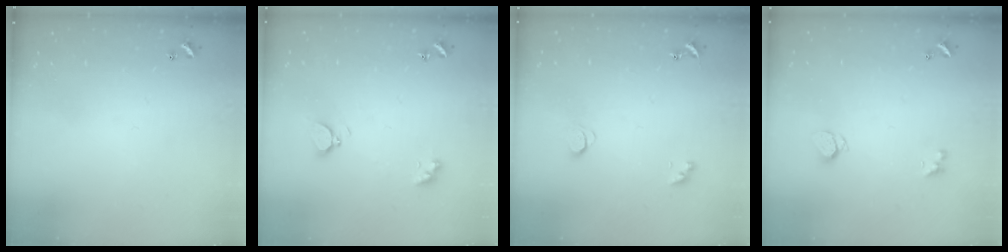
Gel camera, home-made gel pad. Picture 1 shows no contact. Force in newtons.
{"total": 3.6, "press": 3.5, "slide": 0.7}
{"total": 1.7, "press": 1.7, "slide": 0.3}
{"total": 2.4, "press": 2.3, "slide": 0.6}